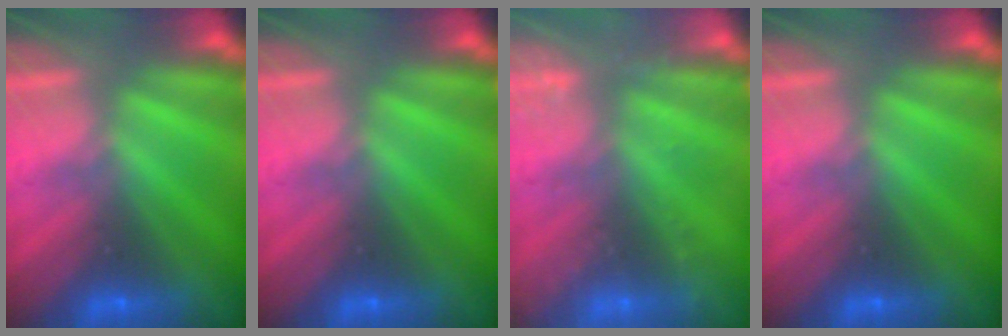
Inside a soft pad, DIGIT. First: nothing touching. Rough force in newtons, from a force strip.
{"total": 0.0}
{"total": 2.5}
{"total": 0.0}